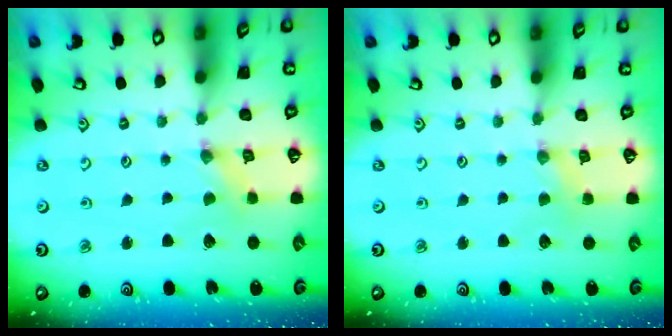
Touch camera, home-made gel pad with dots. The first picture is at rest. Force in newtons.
{"total": 1.4, "press": 1.4, "slide": 0.3}